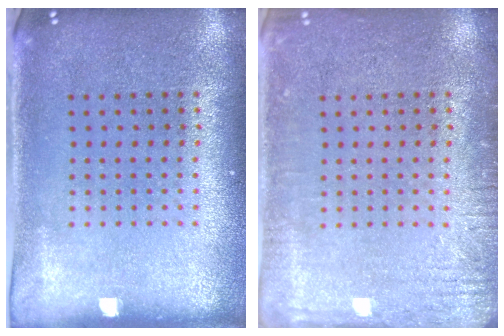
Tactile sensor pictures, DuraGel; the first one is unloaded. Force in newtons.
{"total": 2.5, "press": 2.5, "slide": 0.3}